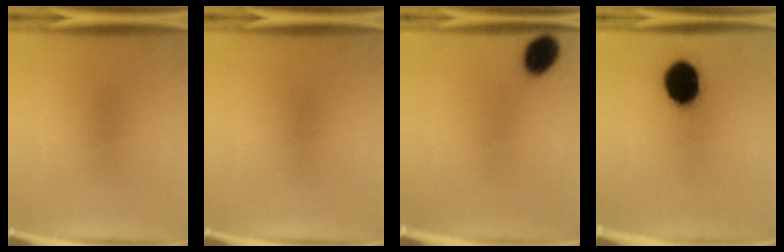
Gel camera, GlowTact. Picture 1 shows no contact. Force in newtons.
{"total": 0.0}
{"total": 7.1}
{"total": 13.0}